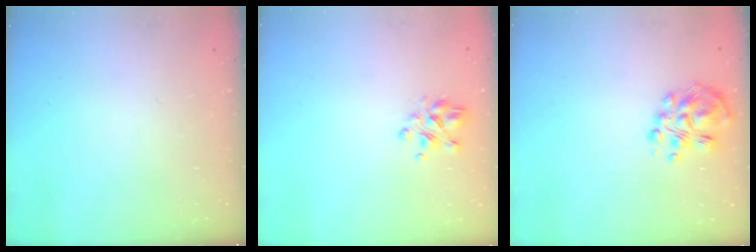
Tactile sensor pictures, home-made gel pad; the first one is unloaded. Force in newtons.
{"total": 4.7, "press": 4.3, "slide": 1.9}
{"total": 7.9, "press": 7.8, "slide": 1.6}